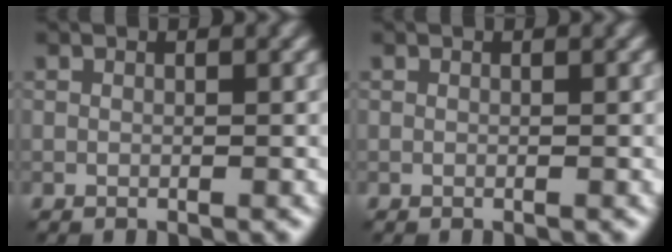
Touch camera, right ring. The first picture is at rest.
{"total": 0.0}